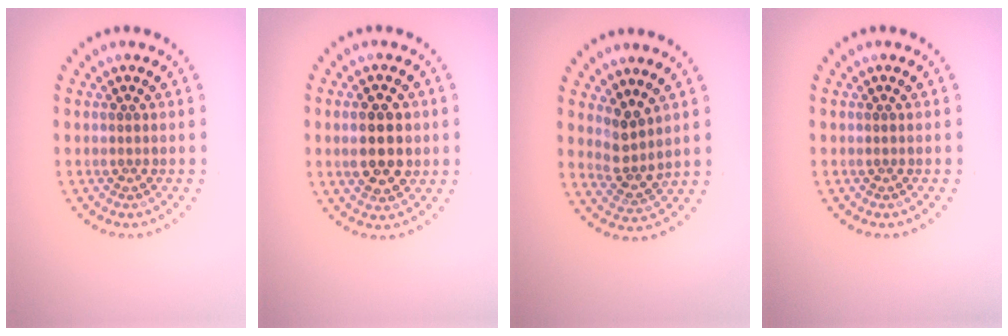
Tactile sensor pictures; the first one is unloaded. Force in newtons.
{"total": 4.8, "press": 4.8, "slide": 0.2}
{"total": 2.6, "press": 2.0, "slide": 1.7}
{"total": 0.0}